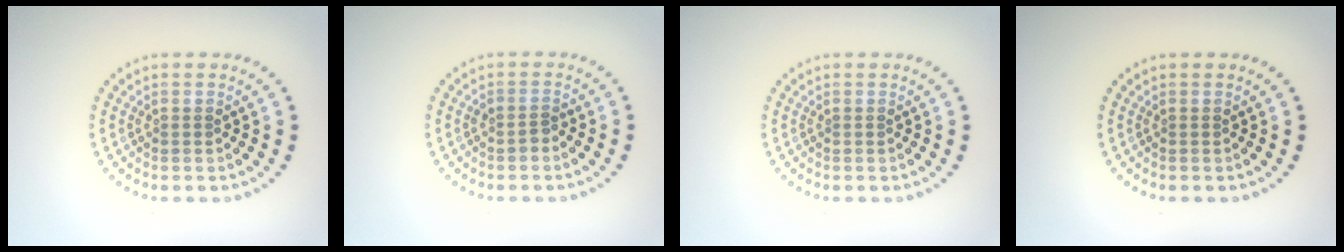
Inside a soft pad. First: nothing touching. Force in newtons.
{"total": 0.9, "press": 0.8, "slide": 0.5}
{"total": 0.0}
{"total": 0.0}